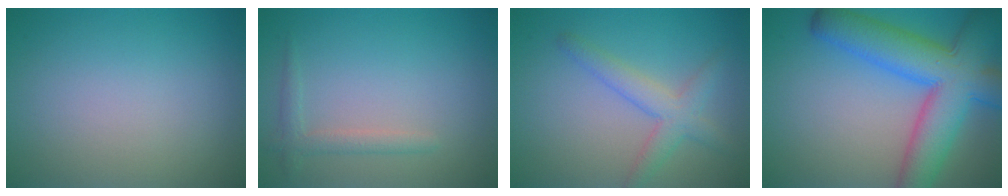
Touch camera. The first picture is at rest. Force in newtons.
{"total": 1.7, "press": 1.6, "slide": 0.1}
{"total": 3.1, "press": 3.1, "slide": 0.1}
{"total": 10.4, "press": 10.4, "slide": 0.4}